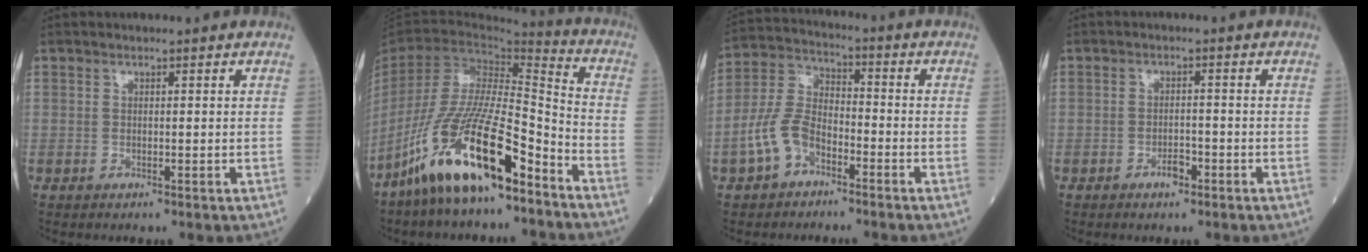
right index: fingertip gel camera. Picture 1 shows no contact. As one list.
[{"total": 19.0, "force": [-12.8, 3.4, 13.6], "torque": [-0.280, -0.023, -0.238]}, {"total": 8.3, "force": [-4.4, 4.7, 5.3], "torque": [-0.129, 0.019, -0.092]}, {"total": 2.3, "force": [-1.4, 0.9, 1.5], "torque": [-0.023, 0.003, -0.023]}]